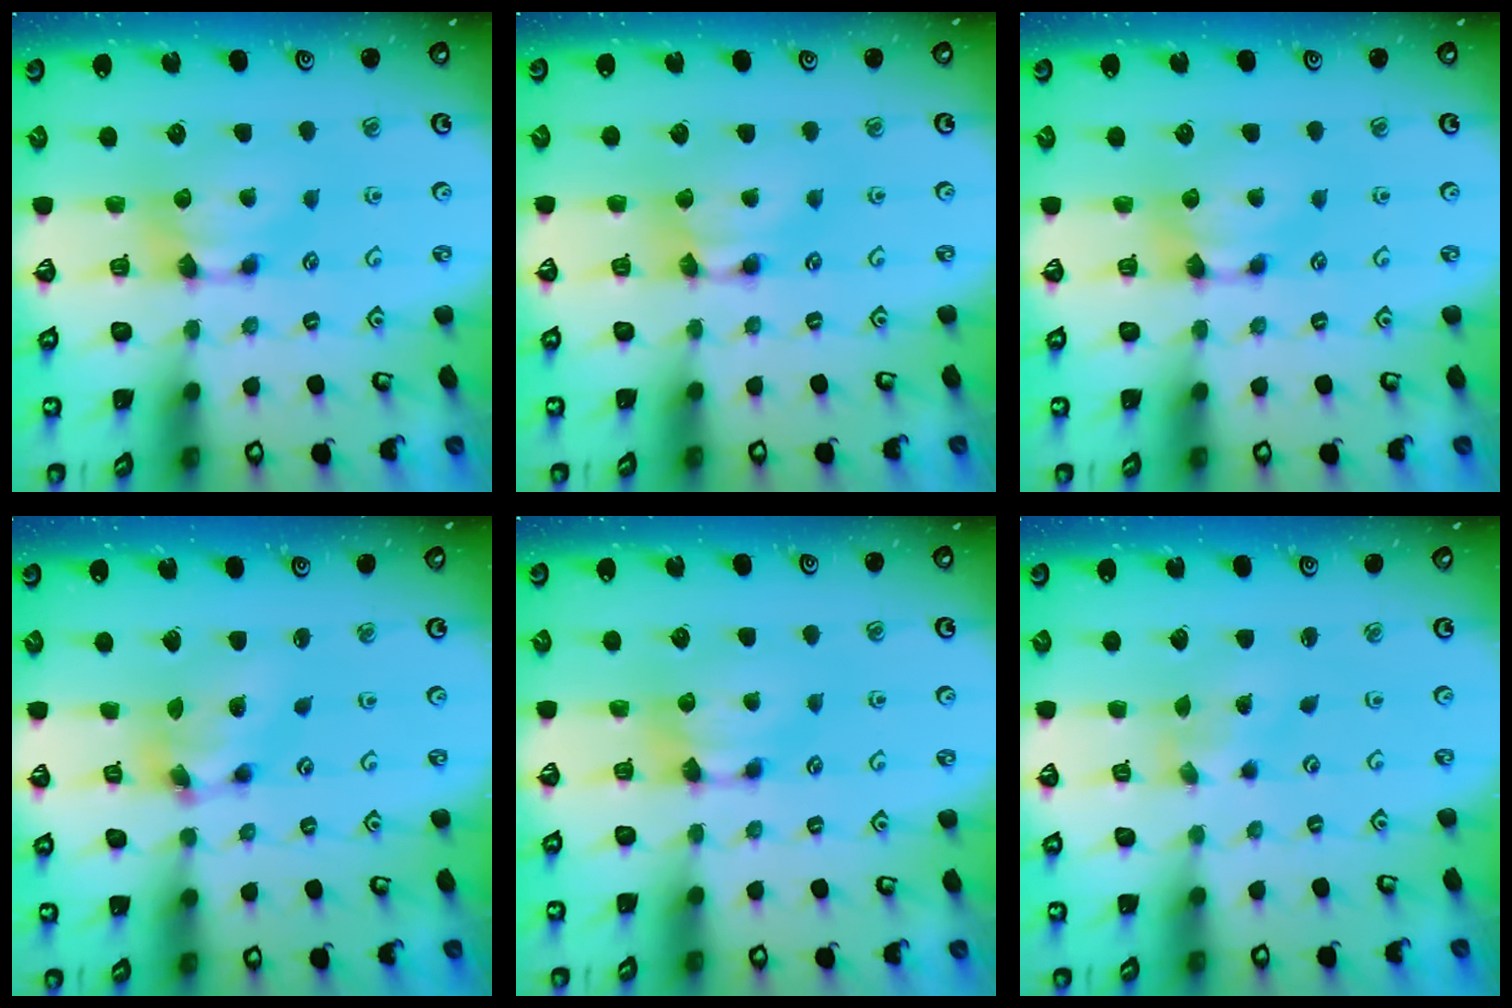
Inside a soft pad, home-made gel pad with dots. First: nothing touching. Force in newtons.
{"total": 1.8, "press": 1.8, "slide": 0.2}
{"total": 0.0}
{"total": 6.1, "press": 5.9, "slide": 1.8}
{"total": 0.0}
{"total": 2.9, "press": 2.8, "slide": 1.0}